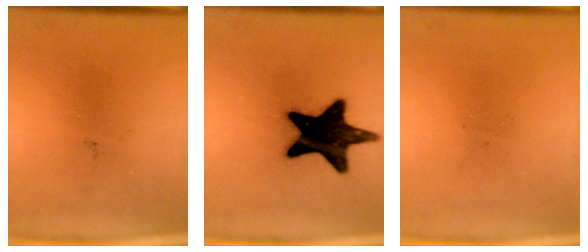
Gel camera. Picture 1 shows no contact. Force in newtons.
{"total": 19.6}
{"total": 0.0}